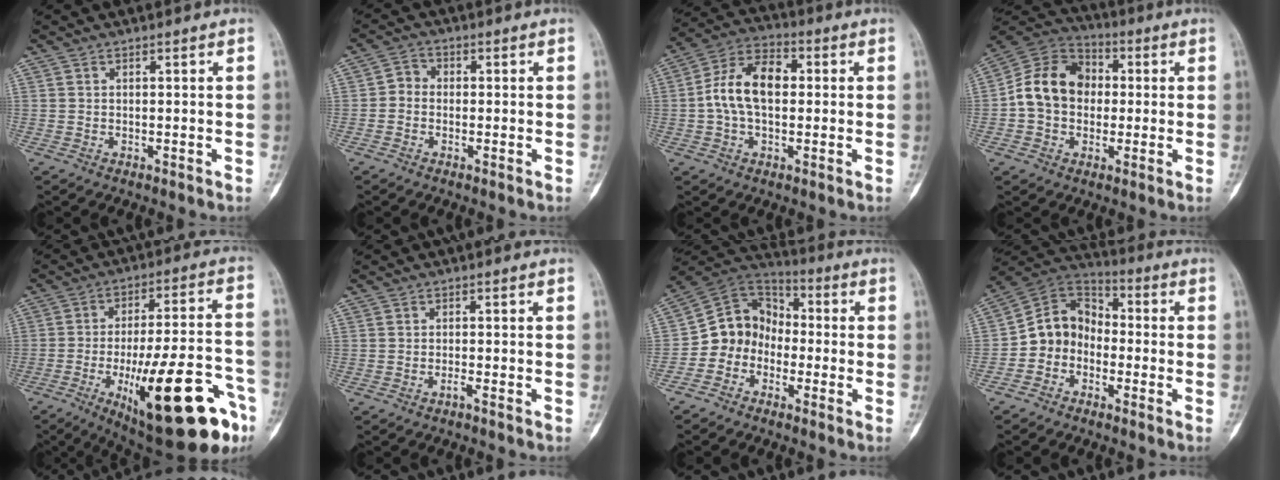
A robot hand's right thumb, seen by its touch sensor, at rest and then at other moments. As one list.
[{"total": 2.7, "force": [-0.6, 2.2, 1.5], "torque": [-0.014, 0.008, -0.028]}, {"total": 11.2, "force": [0.6, 6.9, 8.9], "torque": [-0.162, 0.032, 0.005]}, {"total": 13.1, "force": [0.1, 10.5, 7.7], "torque": [-0.117, 0.034, -0.007]}, {"total": 26.6, "force": [-11.2, 8.2, 22.7], "torque": [-0.297, 0.043, -0.148]}, {"total": 0.7, "force": [-0.5, -0.2, 0.4], "torque": [-0.005, 0.002, -0.010]}, {"total": 9.8, "force": [-3.3, 8.5, 3.6], "torque": [-0.036, 0.070, -0.077]}, {"total": 9.3, "force": [-2.8, 7.8, 4.3], "torque": [-0.055, 0.057, -0.069]}]